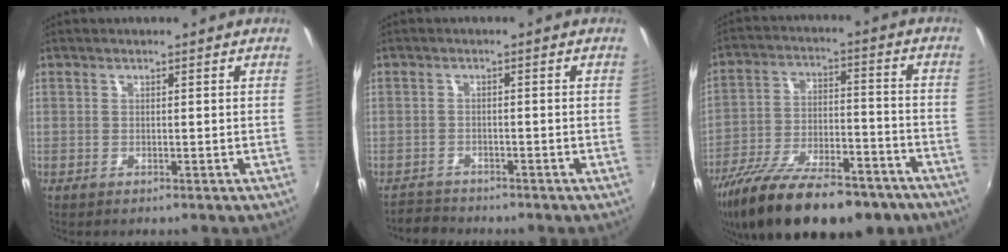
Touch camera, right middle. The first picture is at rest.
{"total": 2.8, "force": [-2.6, 0.9, -0.3], "torque": [-0.007, 0.003, -0.052]}
{"total": 25.2, "force": [-18.5, 9.1, 14.4], "torque": [-0.270, -0.042, -0.281]}